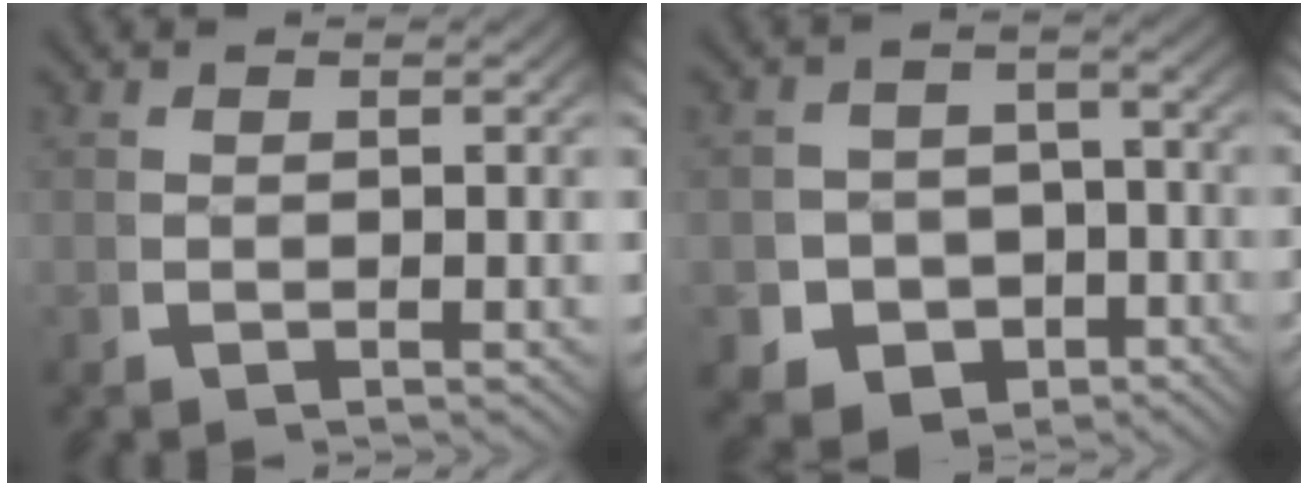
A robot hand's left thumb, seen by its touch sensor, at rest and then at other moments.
{"total": 10.2, "force": [-4.7, 8.3, 3.6], "torque": [-0.060, -0.052, -0.064]}